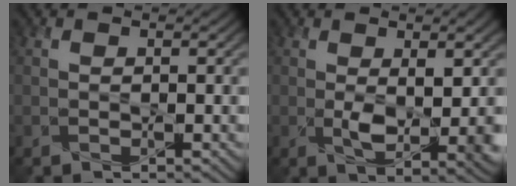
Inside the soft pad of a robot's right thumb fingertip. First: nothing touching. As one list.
[{"total": 5.7, "force": [0.3, 2.1, 5.4], "torque": [-0.091, -0.012, 0.013]}]